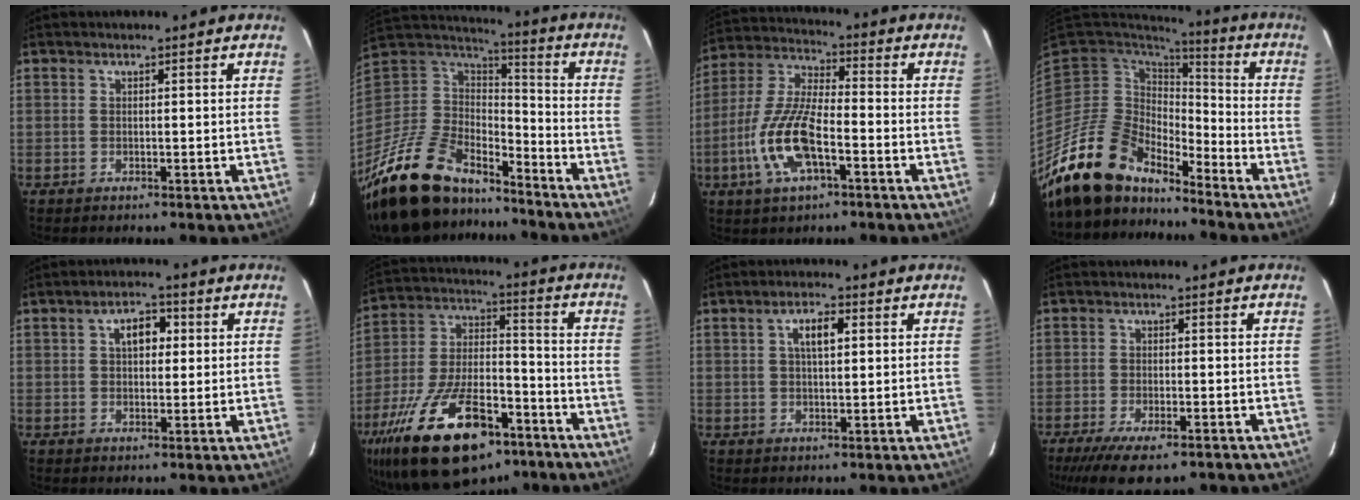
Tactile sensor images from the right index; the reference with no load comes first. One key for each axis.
{"total": 27.3, "fx": -19.6, "fy": 12.3, "fz": 14.4, "tx": -0.308, "ty": -0.012, "tz": -0.328}
{"total": 14.1, "fx": -5.2, "fy": 5.0, "fz": 12.1, "tx": -0.261, "ty": -0.004, "tz": -0.102}
{"total": 16.5, "fx": -14.3, "fy": 6.2, "fz": 5.6, "tx": -0.122, "ty": -0.004, "tz": -0.263}
{"total": 5.0, "fx": 1.4, "fy": 3.1, "fz": 3.7, "tx": -0.058, "ty": 0.018, "tz": 0.023}
{"total": 27.6, "fx": -16.4, "fy": 12.7, "fz": 18.1, "tx": -0.358, "ty": -0.011, "tz": -0.258}
{"total": 4.4, "fx": 1.3, "fy": 1.7, "fz": 3.9, "tx": -0.069, "ty": 0.011, "tz": 0.025}
{"total": 11.9, "fx": -8.7, "fy": 3.9, "fz": 7.1, "tx": -0.161, "ty": -0.040, "tz": -0.141}